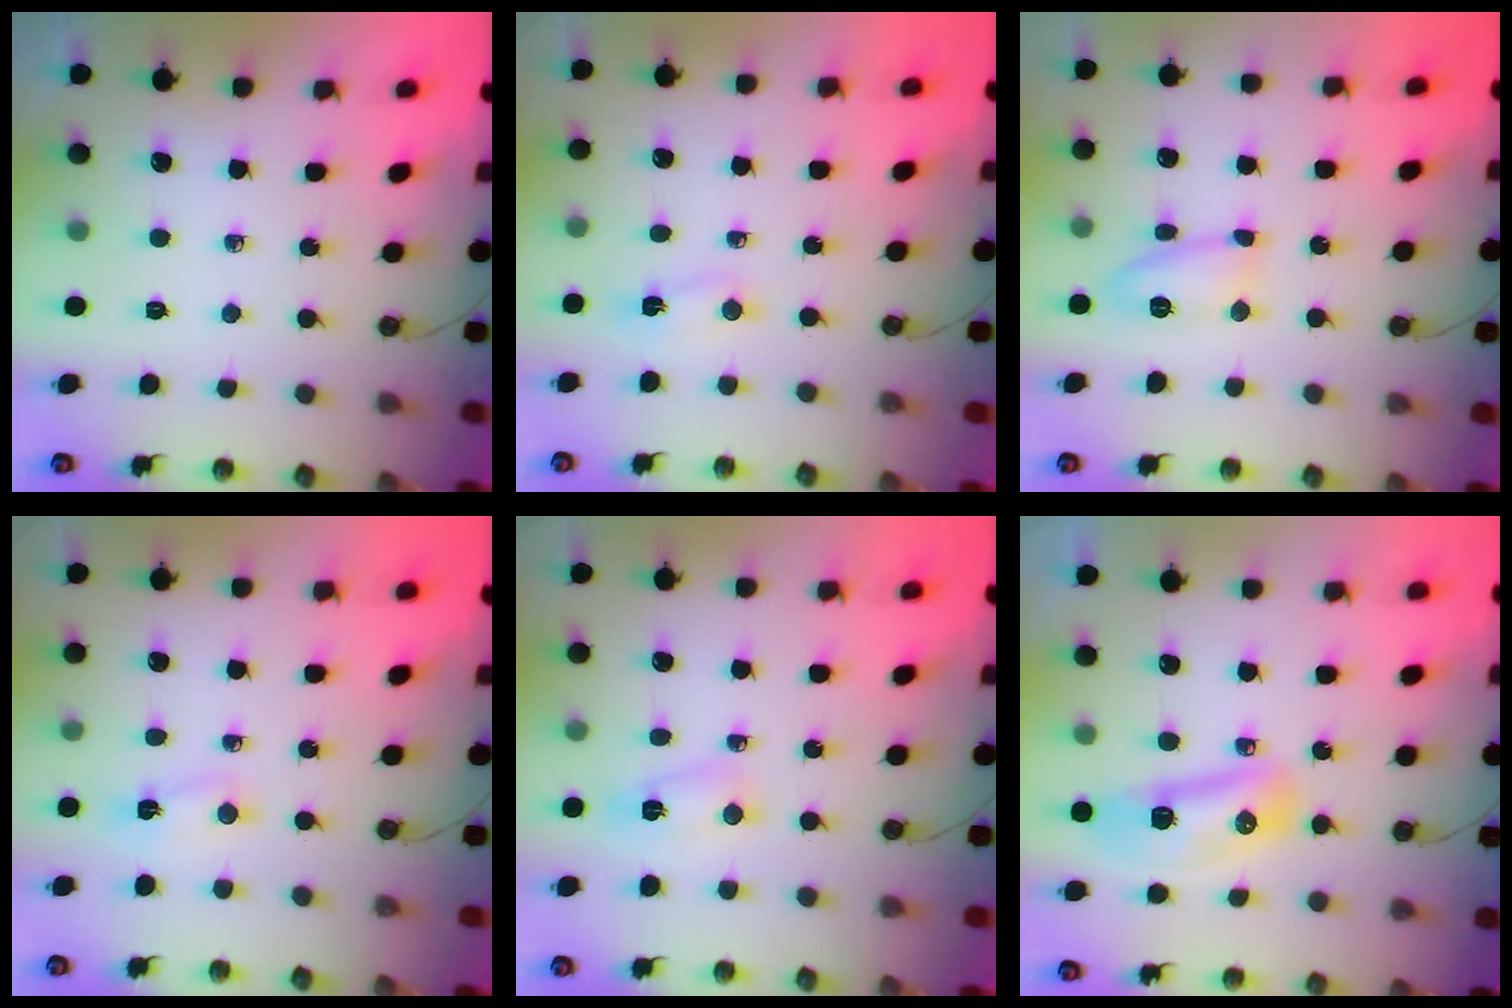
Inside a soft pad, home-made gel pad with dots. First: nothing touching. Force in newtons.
{"total": 2.4, "press": 2.4, "slide": 0.5}
{"total": 9.8, "press": 9.6, "slide": 2.1}
{"total": 2.1, "press": 2.0, "slide": 0.5}
{"total": 3.0, "press": 2.9, "slide": 0.6}
{"total": 11.4, "press": 10.8, "slide": 3.8}